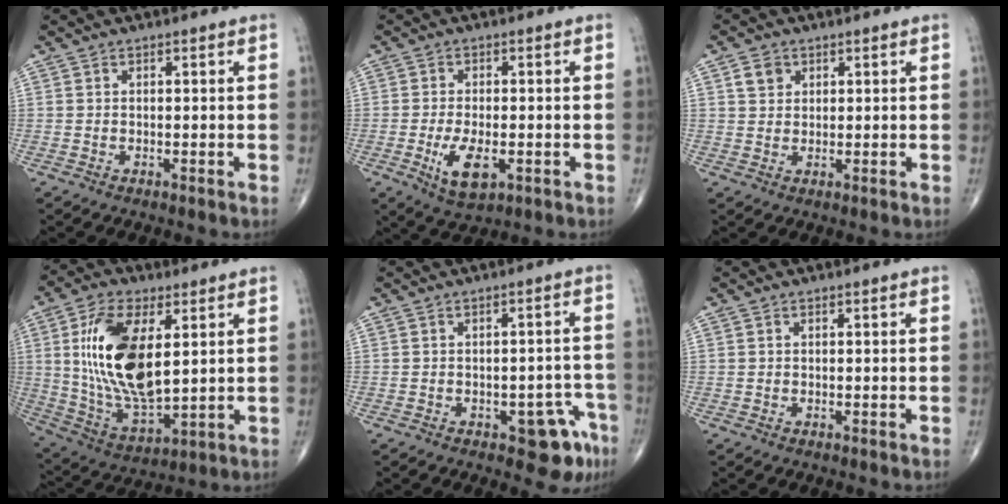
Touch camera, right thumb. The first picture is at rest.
{"total": 7.1, "force": [-2.1, 3.3, 5.9], "torque": [-0.105, -0.007, -0.029]}
{"total": 3.2, "force": [1.4, 2.6, 1.3], "torque": [-0.013, -0.003, 0.026]}
{"total": 19.2, "force": [4.1, 9.0, 16.4], "torque": [-0.309, -0.020, 0.084]}
{"total": 7.1, "force": [-3.8, 3.3, 5.0], "torque": [-0.029, 0.025, -0.044]}
{"total": 0.0}